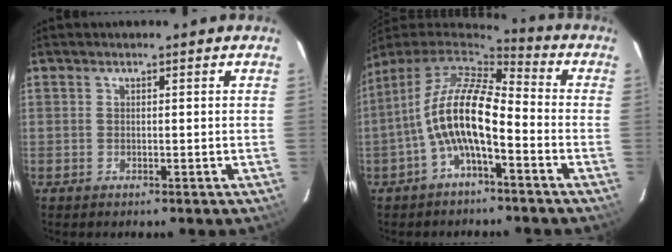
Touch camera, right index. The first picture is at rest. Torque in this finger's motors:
{"motor_torque": [1.95, -0.19, 1.05, 0.21]}